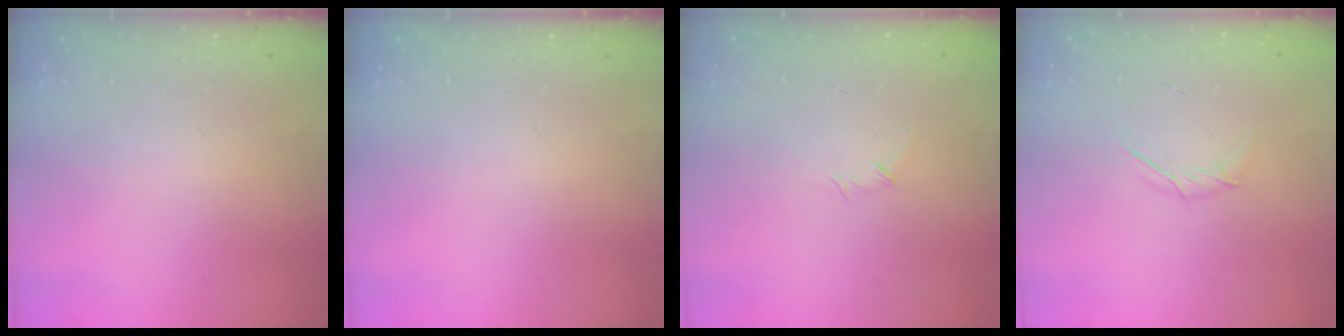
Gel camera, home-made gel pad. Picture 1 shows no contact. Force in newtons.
{"total": 0.0}
{"total": 3.9, "press": 3.7, "slide": 1.2}
{"total": 3.4, "press": 3.3, "slide": 0.9}